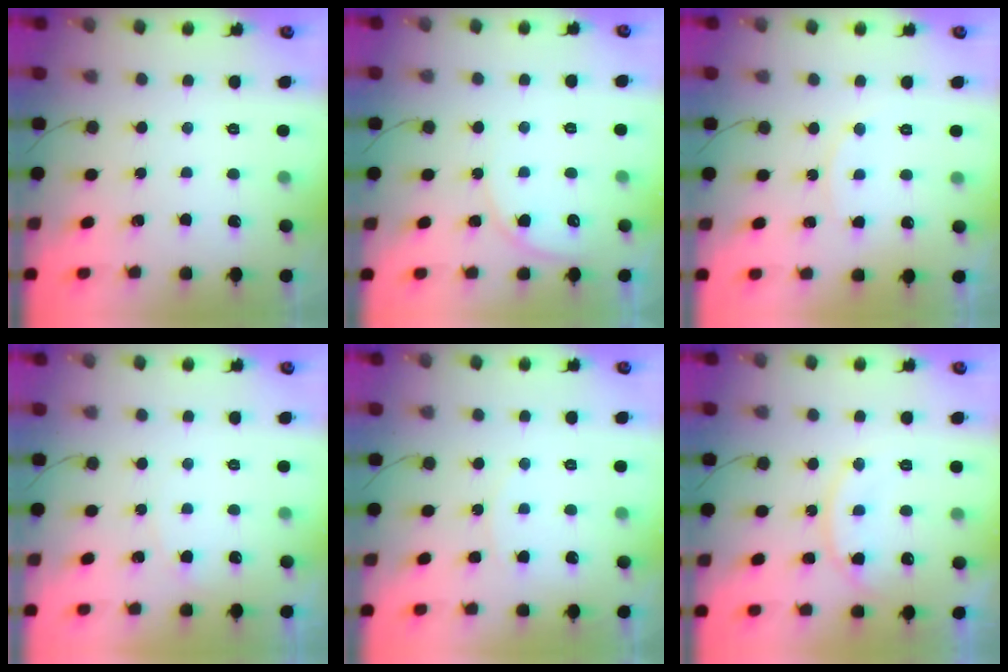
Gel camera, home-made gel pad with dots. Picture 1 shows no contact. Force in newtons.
{"total": 5.6, "press": 5.6, "slide": 0.3}
{"total": 7.0, "press": 7.0, "slide": 0.4}
{"total": 2.7, "press": 2.7, "slide": 0.2}
{"total": 3.9, "press": 3.9, "slide": 0.5}
{"total": 13.6, "press": 13.5, "slide": 1.0}